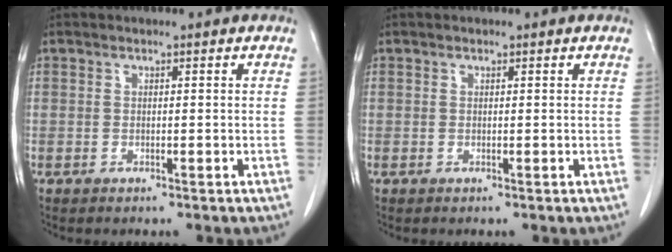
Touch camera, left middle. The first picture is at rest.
{"total": 0.0}